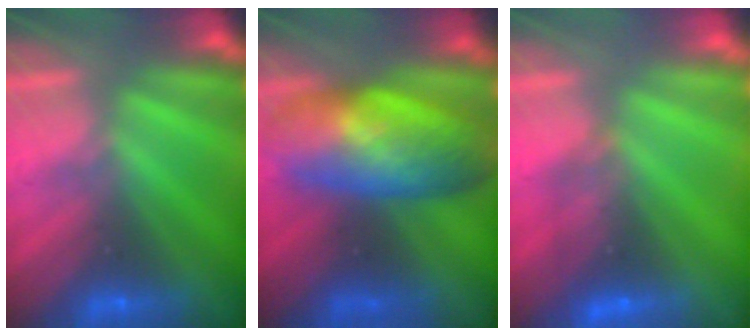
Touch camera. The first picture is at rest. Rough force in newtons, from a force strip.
{"total": 9.3}
{"total": 2.3}